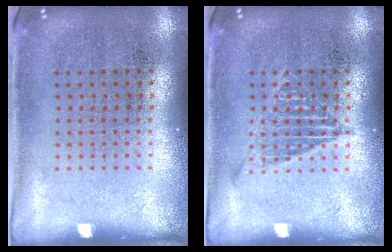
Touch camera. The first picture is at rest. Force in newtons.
{"total": 1.4, "press": 1.4, "slide": 0.2}